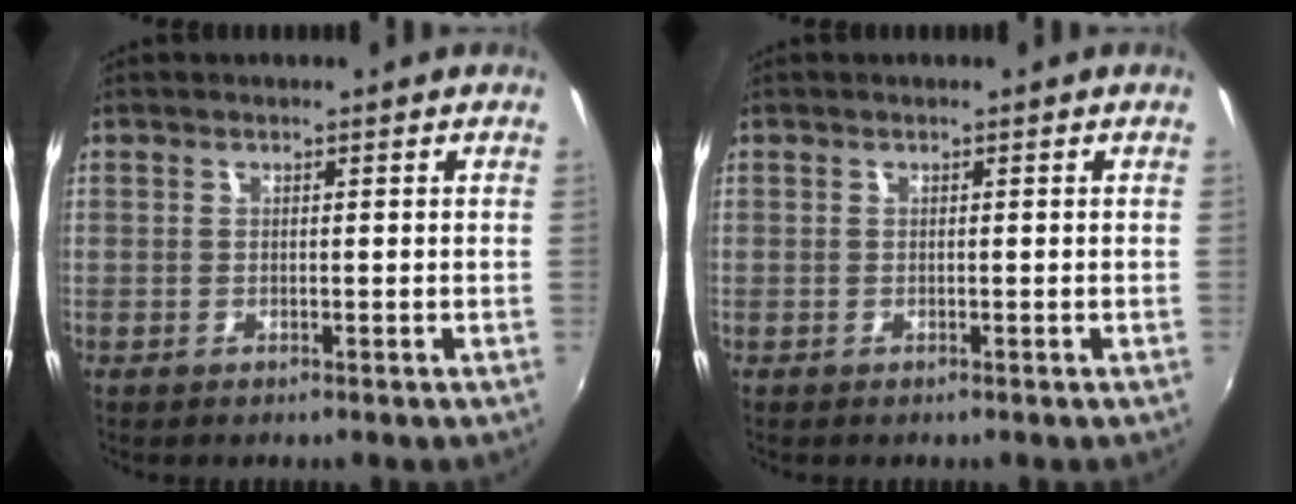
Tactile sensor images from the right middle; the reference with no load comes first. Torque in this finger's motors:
{"motor_torque": [0.56, -0.97, 0.02, -0.02]}